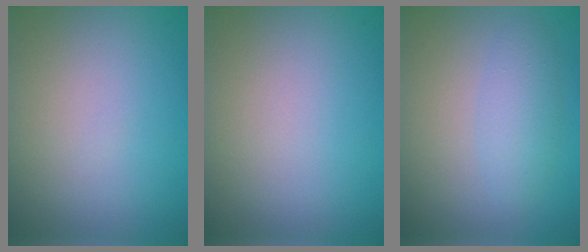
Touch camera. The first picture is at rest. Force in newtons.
{"total": 0.0}
{"total": 2.4, "press": 2.4, "slide": 0.0}